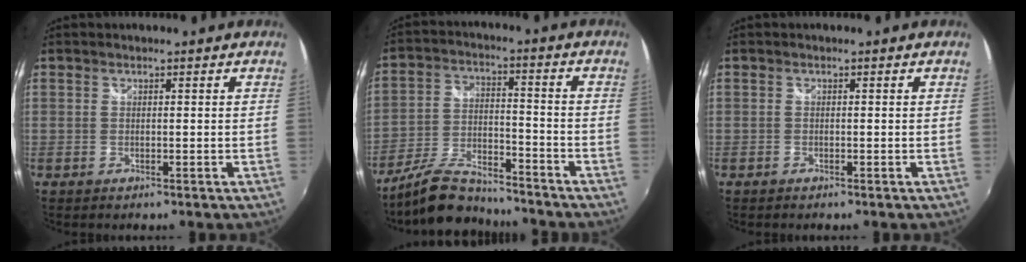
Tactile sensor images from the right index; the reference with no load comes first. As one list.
[{"total": 12.1, "force": [-10.8, 3.0, 4.6], "torque": [-0.107, -0.002, -0.194]}, {"total": 0.6, "force": [-0.5, 0.2, 0.0], "torque": [-0.003, -0.003, -0.014]}]